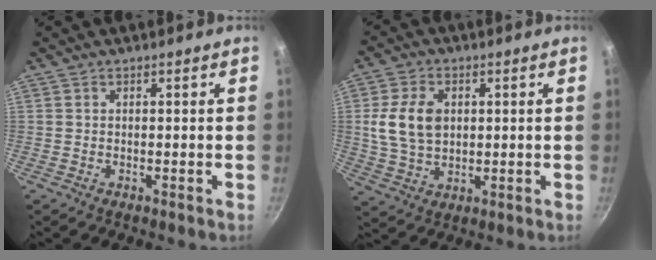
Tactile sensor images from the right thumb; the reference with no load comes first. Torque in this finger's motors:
{"motor_torque": [0.41, 1.85, 0.60, -0.53, 0.09]}